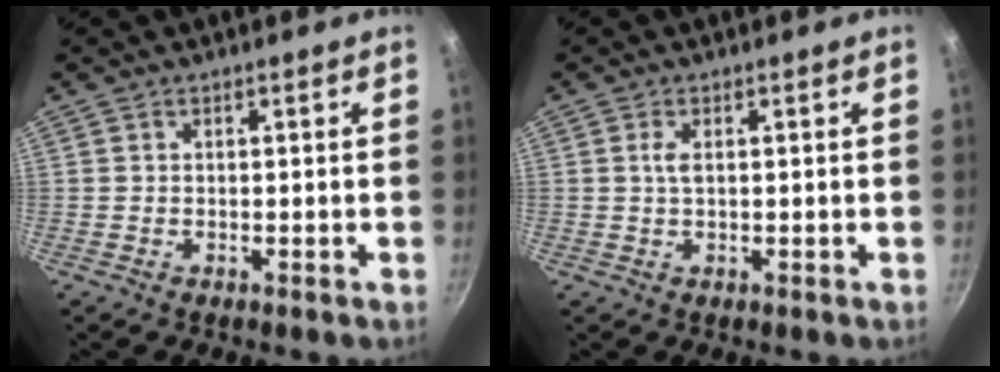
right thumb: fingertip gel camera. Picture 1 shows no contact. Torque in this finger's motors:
{"motor_torque": [0.51, 0.47, 0.54, 0.24, 0.01]}